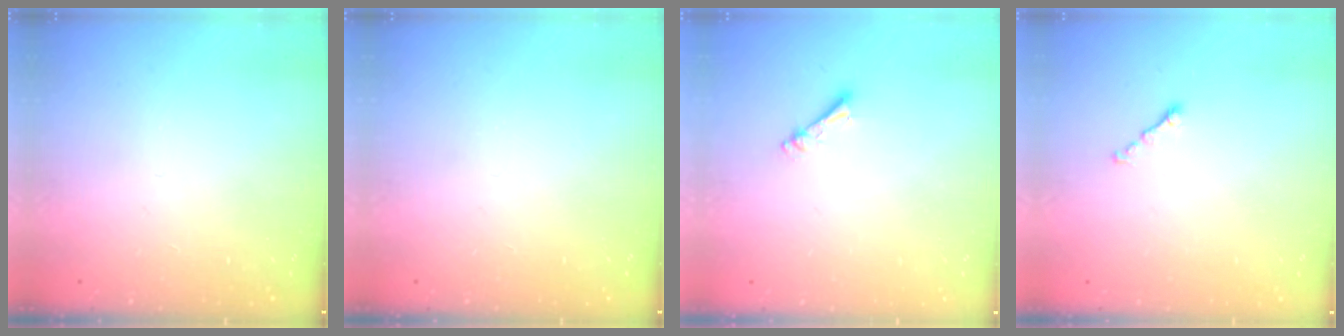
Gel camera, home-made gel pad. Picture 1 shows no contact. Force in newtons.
{"total": 0.0}
{"total": 2.7, "press": 2.7, "slide": 0.4}
{"total": 0.8, "press": 0.6, "slide": 0.4}